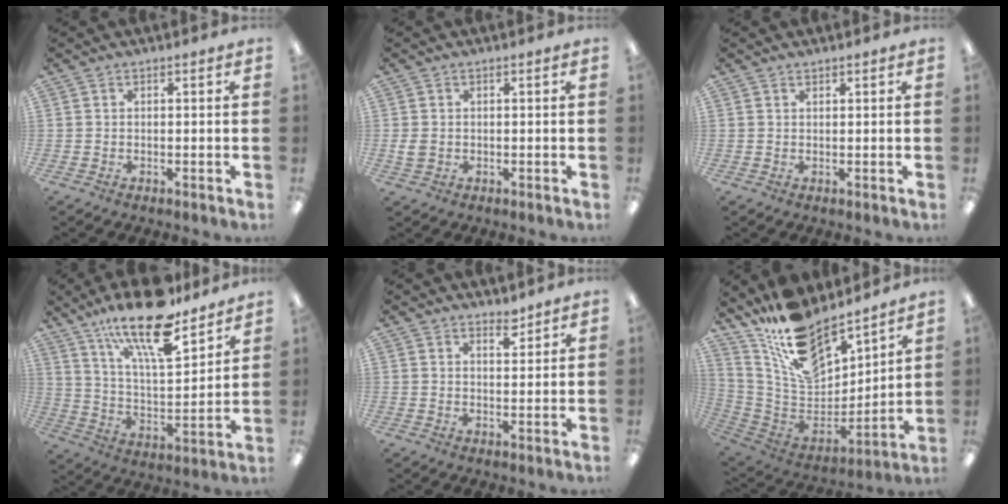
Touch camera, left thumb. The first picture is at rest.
{"total": 2.6, "force": [0.2, 2.1, 1.4], "torque": [-0.017, 0.003, 0.002]}
{"total": 0.9, "force": [0.8, 0.3, 0.0], "torque": [-0.001, -0.001, 0.016]}
{"total": 21.1, "force": [15.2, 6.5, 13.1], "torque": [-0.218, -0.093, 0.254]}
{"total": 3.4, "force": [3.0, 1.3, 1.0], "torque": [0.000, -0.020, 0.050]}
{"total": 18.1, "force": [14.3, 7.5, 8.1], "torque": [-0.162, -0.104, 0.261]}